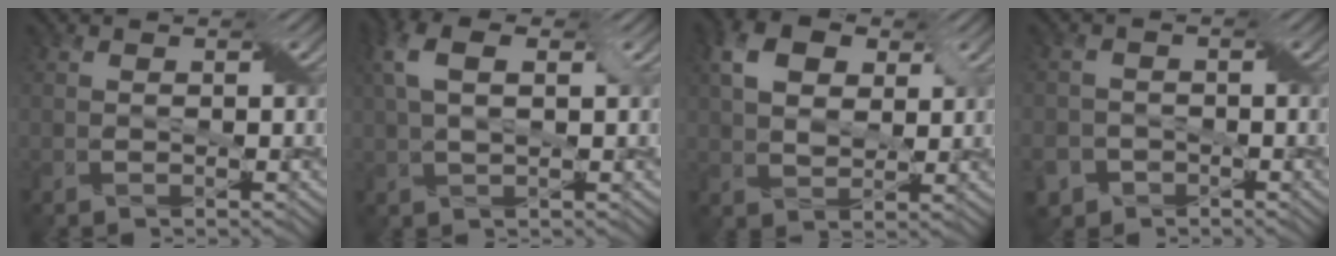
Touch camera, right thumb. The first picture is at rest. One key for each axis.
{"total": 5.7, "fx": 1.8, "fy": 2.5, "fz": 4.8, "tx": -0.113, "ty": 0.015, "tz": 0.032}
{"total": 6.8, "fx": 2.8, "fy": 4.4, "fz": 4.3, "tx": -0.100, "ty": 0.006, "tz": 0.047}
{"total": 5.6, "fx": -3.5, "fy": 4.2, "fz": 1.2, "tx": -0.022, "ty": -0.015, "tz": -0.069}